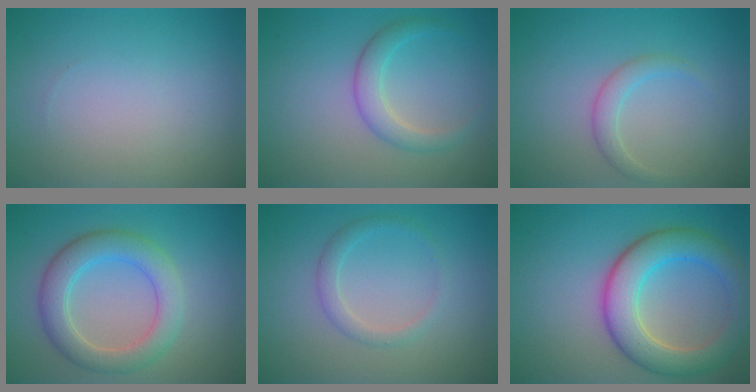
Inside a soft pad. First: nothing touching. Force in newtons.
{"total": 2.5, "press": 2.5, "slide": 0.1}
{"total": 1.7, "press": 1.7, "slide": 0.1}
{"total": 4.9, "press": 4.9, "slide": 0.4}
{"total": 1.7, "press": 1.7, "slide": 0.0}
{"total": 6.8, "press": 6.8, "slide": 0.5}